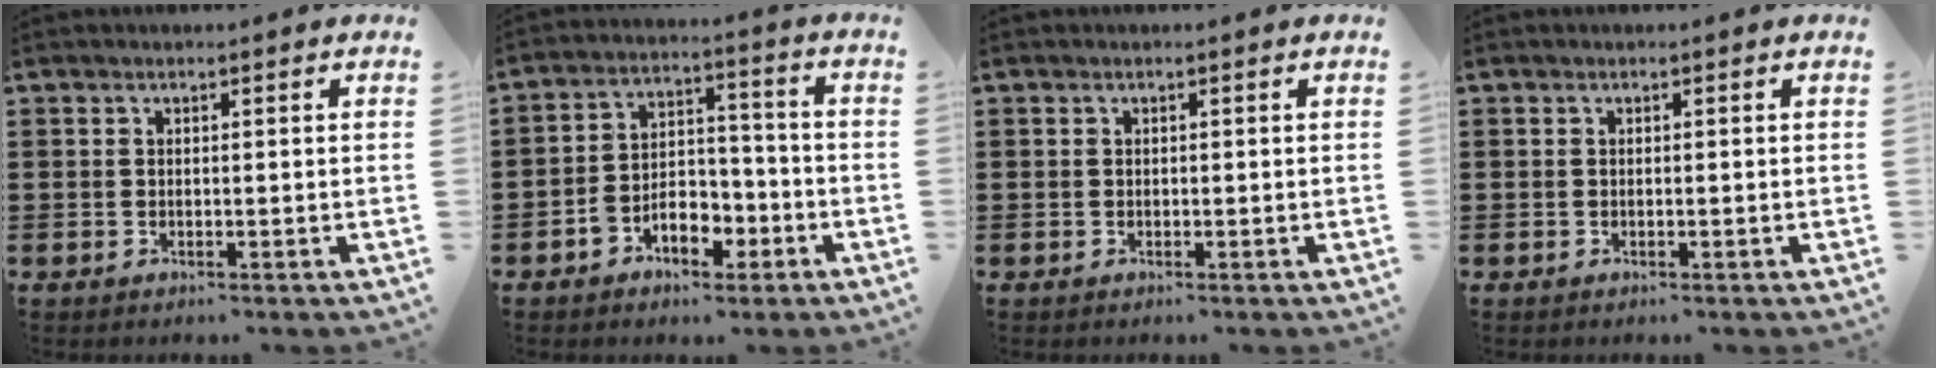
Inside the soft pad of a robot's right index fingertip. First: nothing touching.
{"total": 6.7, "force": [-3.6, 4.2, 3.8], "torque": [-0.064, 0.014, -0.069]}
{"total": 0.0}
{"total": 0.0}